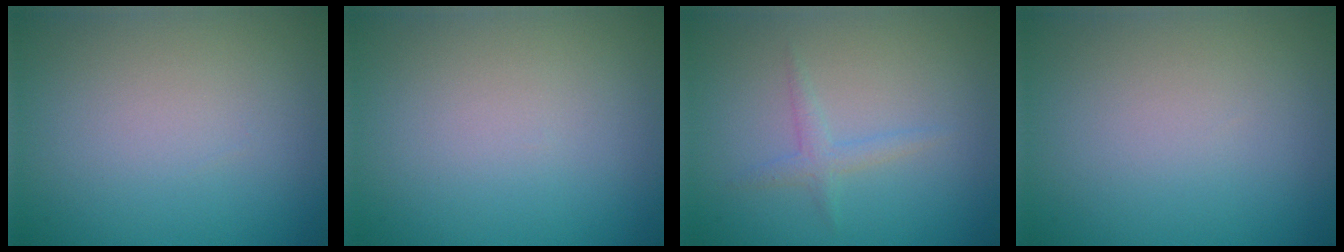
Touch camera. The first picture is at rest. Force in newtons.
{"total": 0.0}
{"total": 0.7, "press": 0.6, "slide": 0.1}
{"total": 0.0}